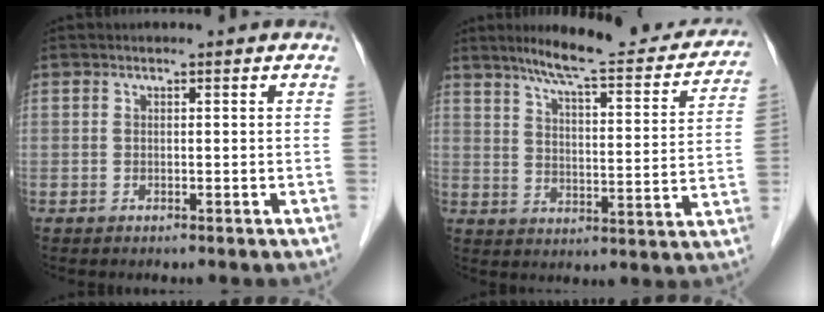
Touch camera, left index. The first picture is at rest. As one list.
[{"total": 19.9, "force": [17.1, 3.1, 9.6], "torque": [-0.126, -0.015, 0.220]}]